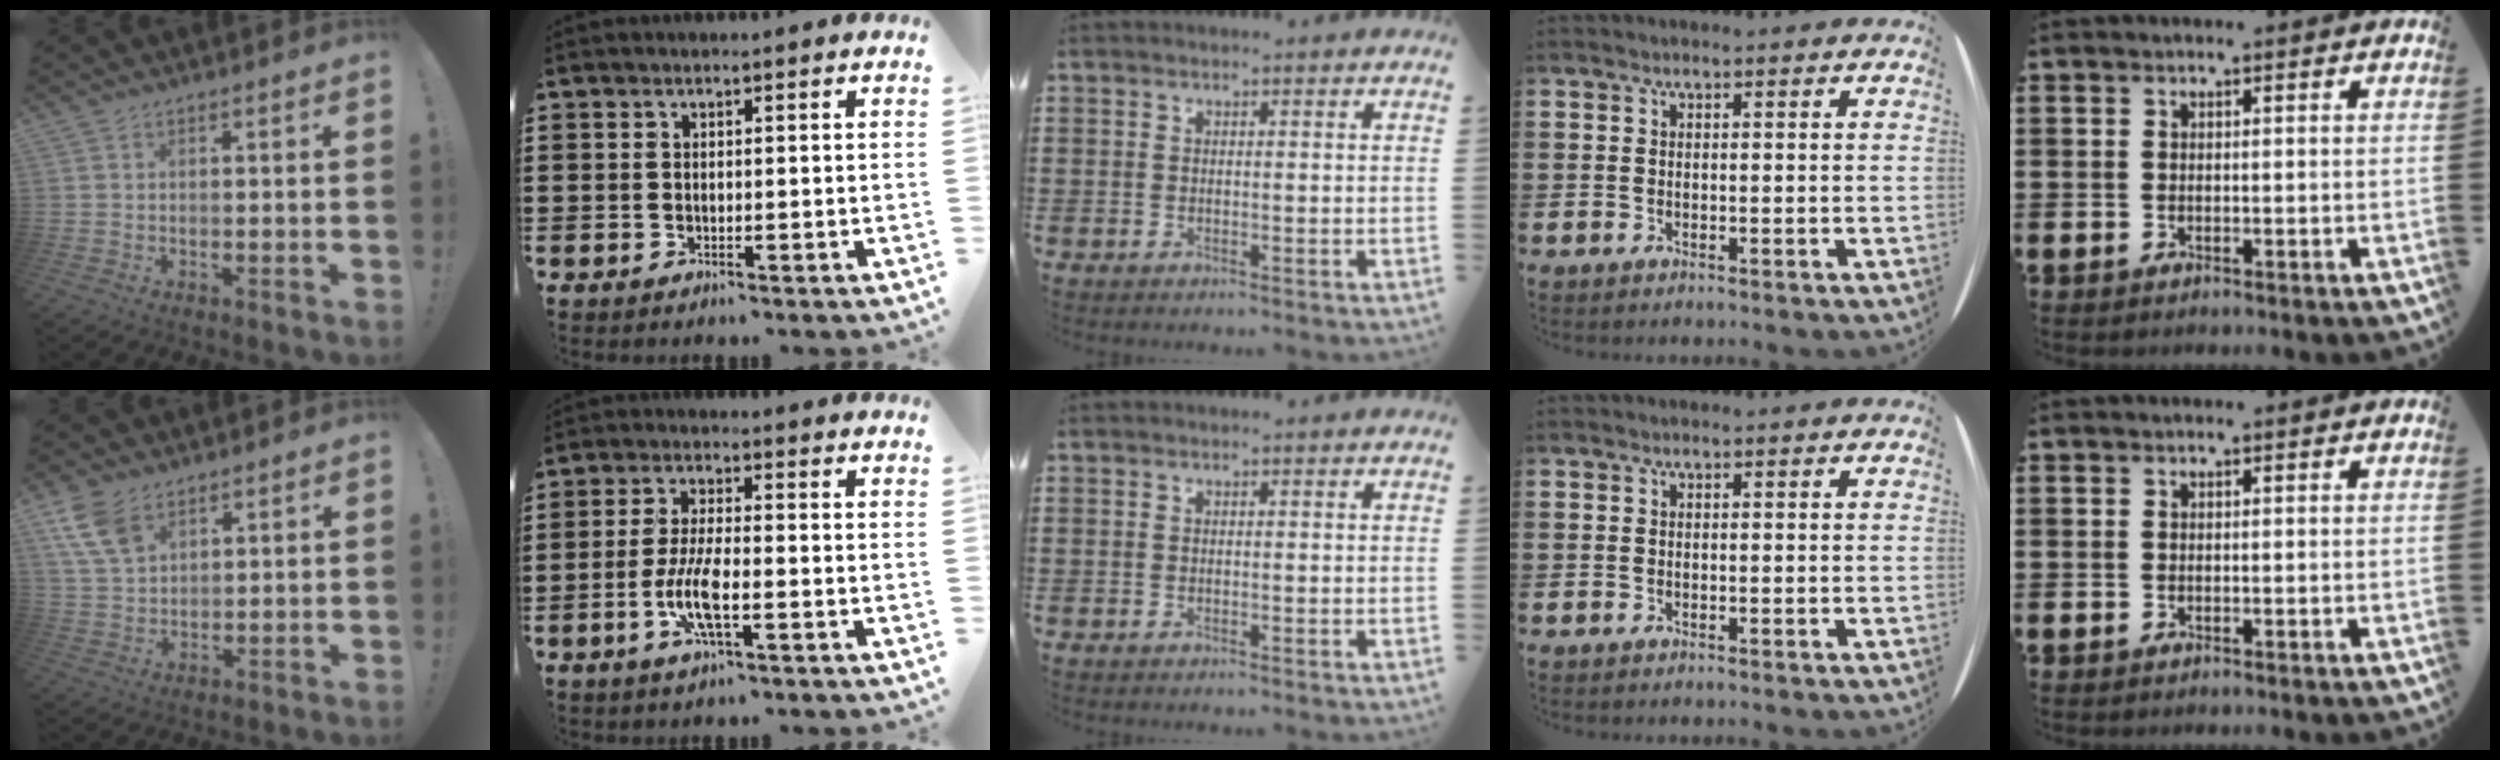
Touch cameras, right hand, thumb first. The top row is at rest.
{"thumb": {"total": 9.2, "force": [5.5, 5.3, 5.1], "torque": [-0.102, -0.018, 0.109]}, "index": {"total": 6.8, "force": [-2.4, 1.7, 6.1], "torque": [-0.135, -0.011, -0.048]}}